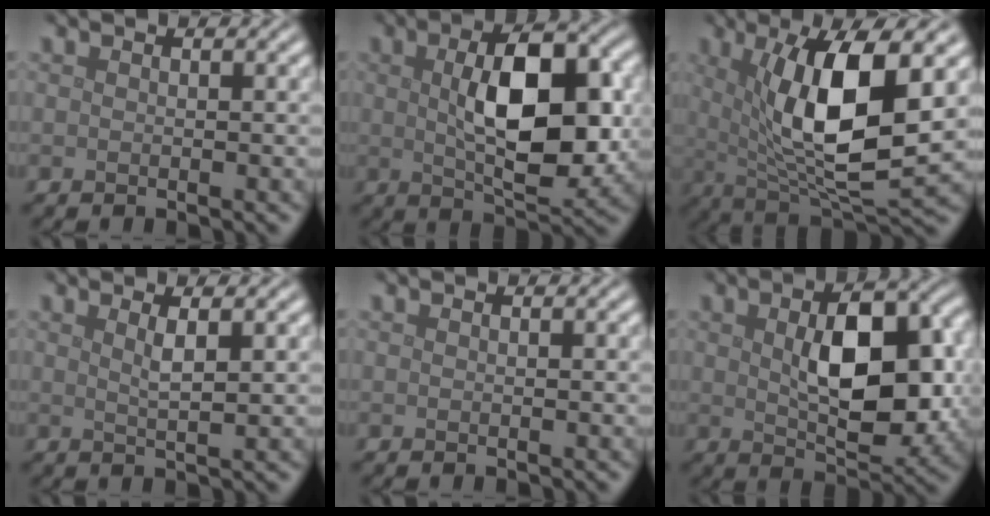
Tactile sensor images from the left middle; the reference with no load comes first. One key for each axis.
{"total": 9.6, "fx": 0.8, "fy": 4.5, "fz": 8.5, "tx": -0.135, "ty": 0.003, "tz": 0.017}
{"total": 10.7, "fx": 2.0, "fy": 3.4, "fz": 10.0, "tx": -0.163, "ty": -0.010, "tz": 0.042}
{"total": 2.0, "fx": 0.8, "fy": 0.4, "fz": 1.7, "tx": -0.026, "ty": 0.000, "tz": 0.011}
{"total": 0.0}
{"total": 9.0, "fx": 0.6, "fy": 4.8, "fz": 7.6, "tx": -0.124, "ty": -0.001, "tz": 0.017}